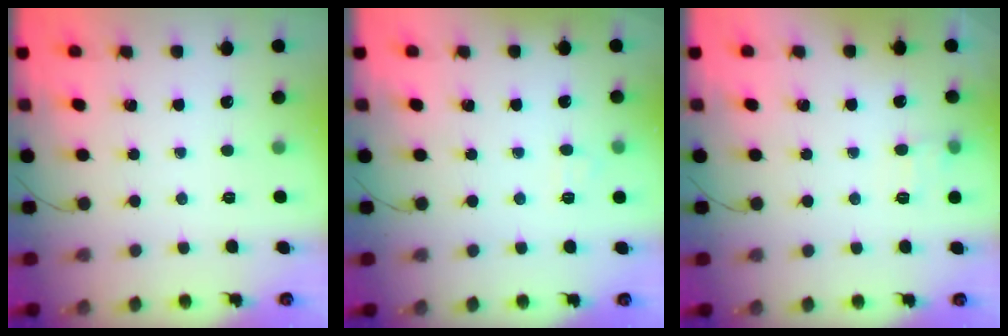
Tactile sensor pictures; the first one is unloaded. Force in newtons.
{"total": 5.4, "press": 5.2, "slide": 1.4}
{"total": 6.1, "press": 5.9, "slide": 1.8}